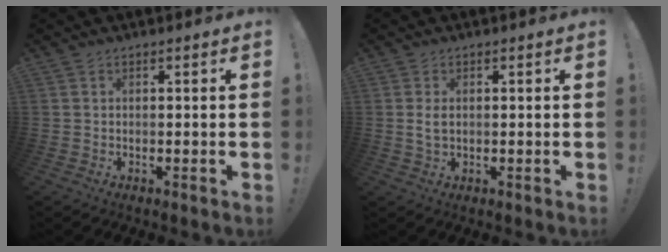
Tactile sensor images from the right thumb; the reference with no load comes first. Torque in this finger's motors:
{"motor_torque": [-0.36, -0.16, 0.15, -0.37, 0.17]}